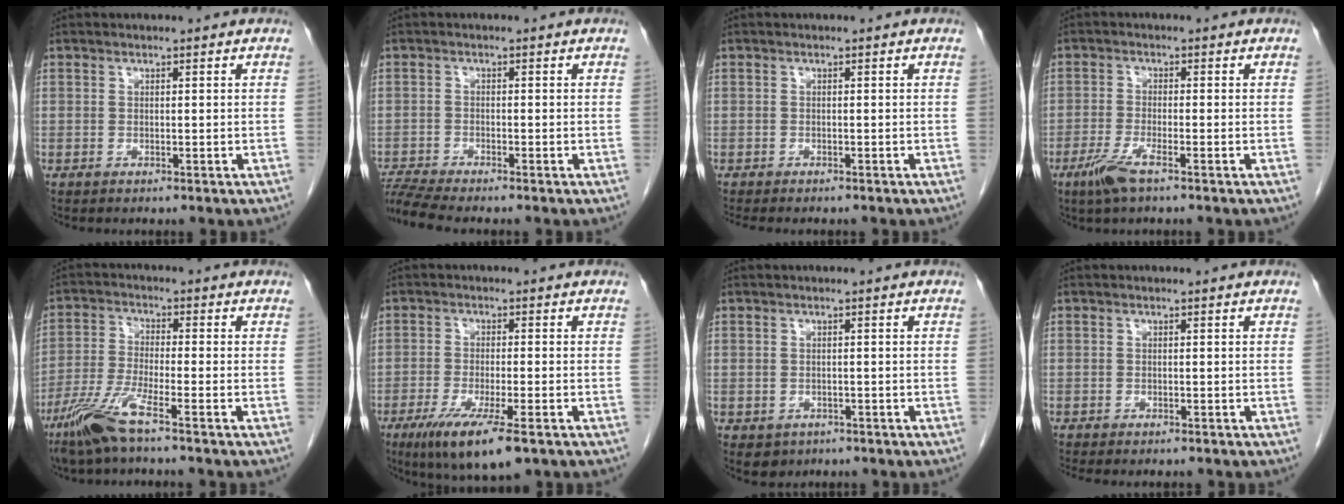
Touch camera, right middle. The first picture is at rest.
{"total": 4.5, "force": [-4.2, -1.0, 1.4], "torque": [-0.029, -0.014, -0.078]}
{"total": 4.0, "force": [-3.6, 0.9, 1.6], "torque": [-0.015, -0.006, -0.048]}
{"total": 4.2, "force": [-2.7, 0.4, 3.2], "torque": [-0.072, -0.009, -0.055]}
{"total": 7.7, "force": [-5.2, 0.1, 5.7], "torque": [-0.128, -0.016, -0.108]}
{"total": 9.8, "force": [-5.7, 1.3, 7.8], "torque": [-0.137, -0.027, -0.090]}
{"total": 2.5, "force": [-1.3, 2.1, 0.6], "torque": [-0.006, 0.003, -0.009]}
{"total": 2.0, "force": [-1.8, 0.5, 0.6], "torque": [-0.007, -0.003, -0.022]}